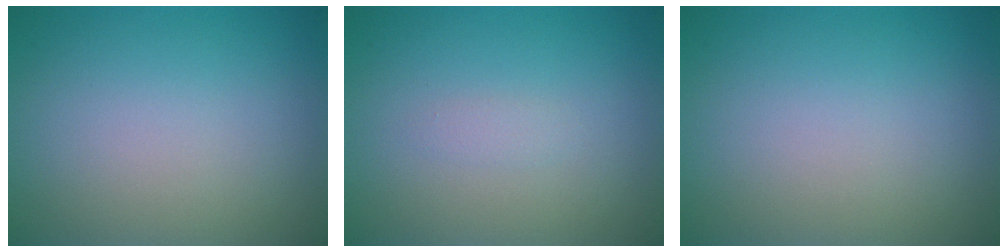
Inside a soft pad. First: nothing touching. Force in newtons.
{"total": 0.7, "press": 0.7, "slide": 0.0}
{"total": 0.0}